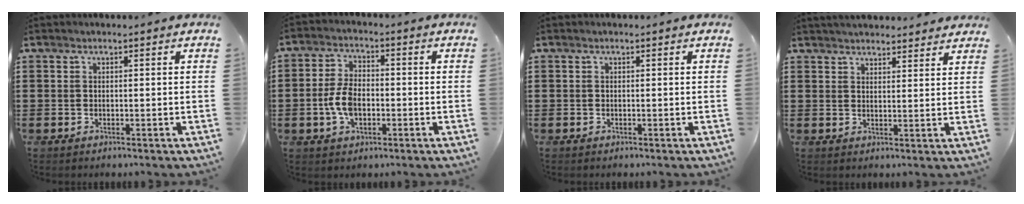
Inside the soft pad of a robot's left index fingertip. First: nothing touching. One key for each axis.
{"total": 5.9, "fx": -1.3, "fy": 3.4, "fz": 4.6, "tx": -0.109, "ty": 0.001, "tz": -0.030}
{"total": 0.0}
{"total": 2.9, "fx": 2.9, "fy": 0.2, "fz": 0.1, "tx": -0.009, "ty": -0.006, "tz": 0.055}